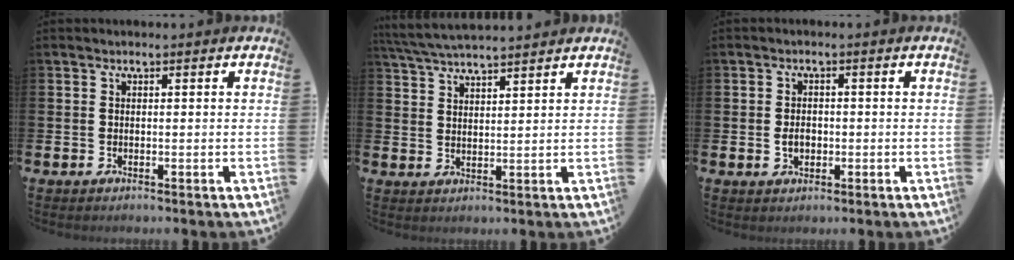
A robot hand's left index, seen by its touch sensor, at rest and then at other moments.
{"total": 4.7, "force": [4.6, 0.0, 1.0], "torque": [-0.037, -0.020, 0.083]}
{"total": 2.2, "force": [-0.3, 1.6, 1.5], "torque": [-0.017, 0.002, -0.011]}